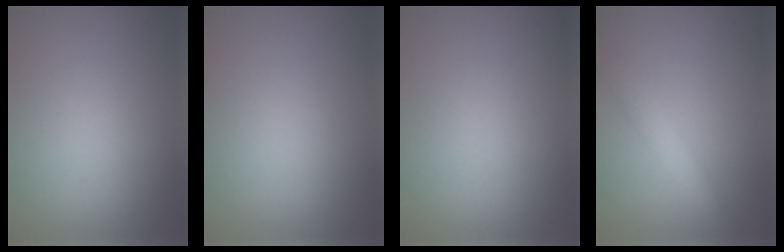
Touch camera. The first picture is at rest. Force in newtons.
{"total": 0.0}
{"total": 0.0}
{"total": 2.4, "press": 2.4, "slide": 0.2}